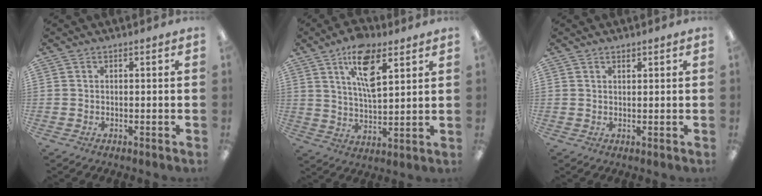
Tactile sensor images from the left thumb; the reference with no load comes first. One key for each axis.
{"total": 12.3, "fx": 7.1, "fy": 5.4, "fz": 8.5, "tx": -0.138, "ty": -0.022, "tz": 0.123}
{"total": 1.1, "fx": 1.0, "fy": 0.4, "fz": 0.3, "tx": -0.007, "ty": -0.001, "tz": 0.019}